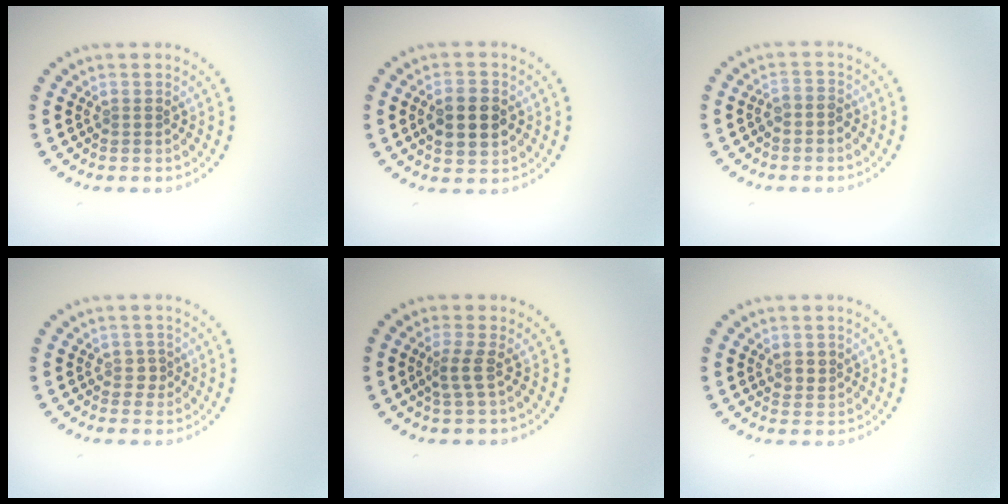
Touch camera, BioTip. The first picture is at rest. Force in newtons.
{"total": 4.4, "press": 4.4, "slide": 0.1}
{"total": 1.5, "press": 1.3, "slide": 0.8}
{"total": 1.0, "press": 0.9, "slide": 0.4}
{"total": 2.0, "press": 1.4, "slide": 1.4}
{"total": 1.5, "press": 1.4, "slide": 0.4}